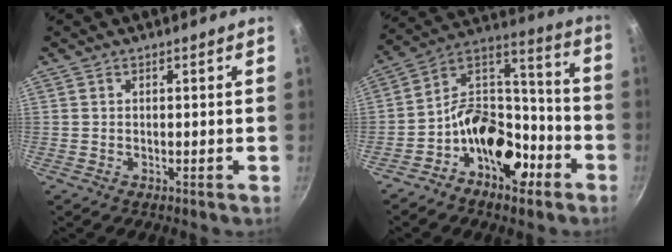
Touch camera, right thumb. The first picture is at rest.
{"total": 16.5, "force": [-8.0, 10.4, 10.1], "torque": [-0.108, 0.090, -0.146]}